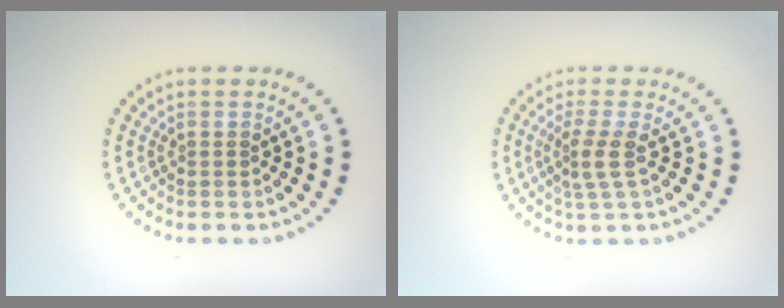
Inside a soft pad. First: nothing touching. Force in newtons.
{"total": 2.4, "press": 1.7, "slide": 1.7}